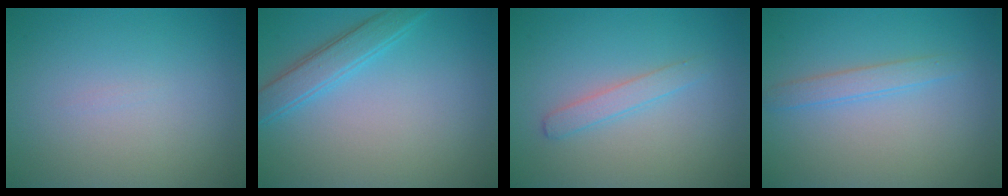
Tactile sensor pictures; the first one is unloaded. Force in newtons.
{"total": 2.8, "press": 2.8, "slide": 0.2}
{"total": 1.6, "press": 1.6, "slide": 0.0}
{"total": 1.7, "press": 1.7, "slide": 0.0}